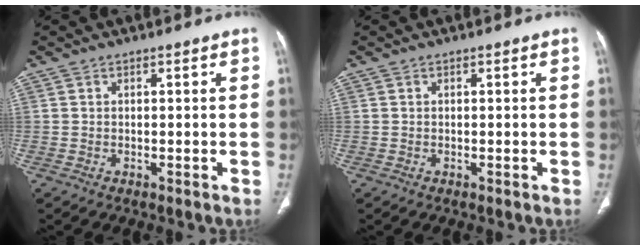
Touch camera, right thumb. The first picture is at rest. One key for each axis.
{"total": 0.0}